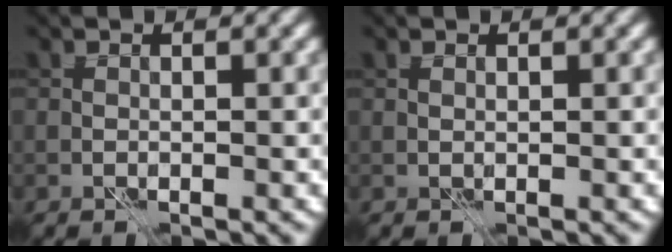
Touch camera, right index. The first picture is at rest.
{"total": 0.0}